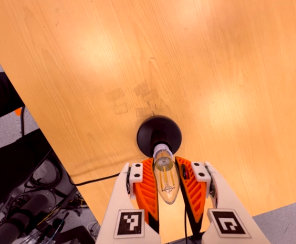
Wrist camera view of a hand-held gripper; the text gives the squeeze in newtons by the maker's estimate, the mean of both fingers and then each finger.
{"total": 19.2, "left": 19.8, "right": 18.6}